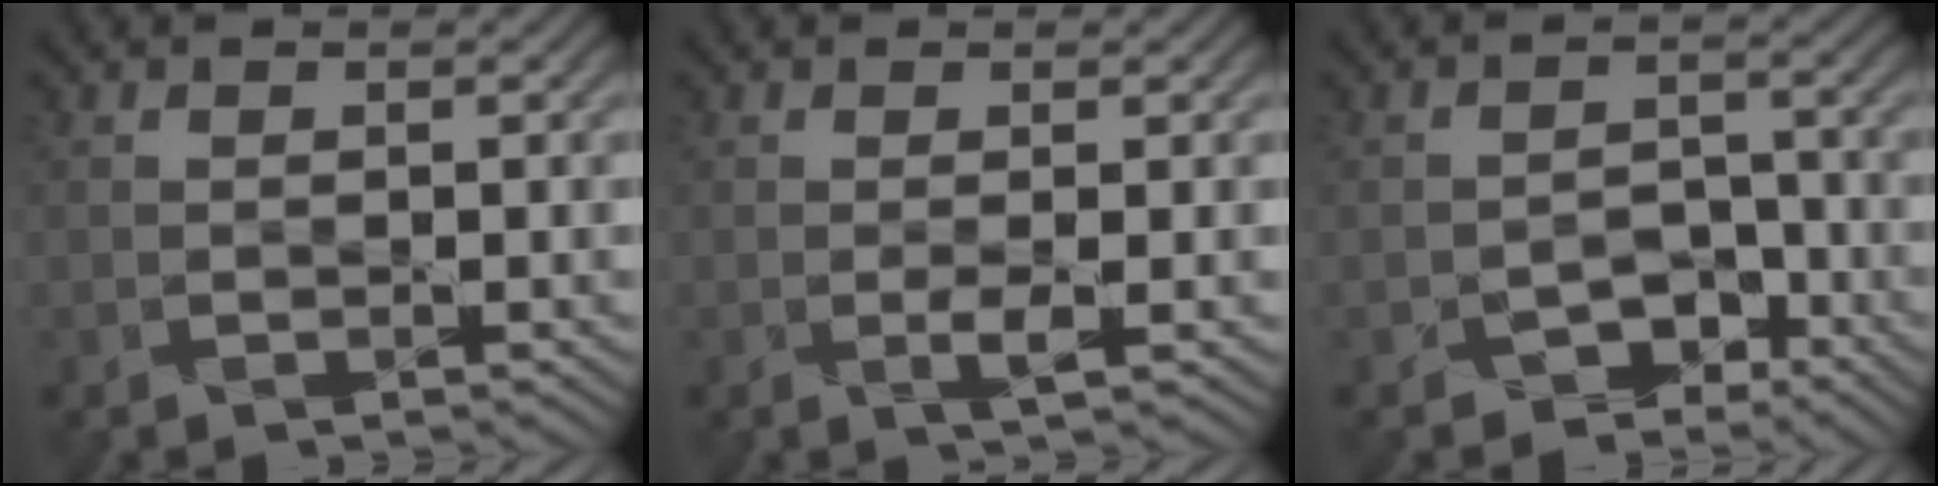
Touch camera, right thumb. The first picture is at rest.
{"total": 1.2, "force": [-0.1, -0.2, 1.2], "torque": [-0.024, 0.001, -0.005]}
{"total": 4.0, "force": [-3.1, 2.3, 1.1], "torque": [-0.010, 0.003, -0.056]}